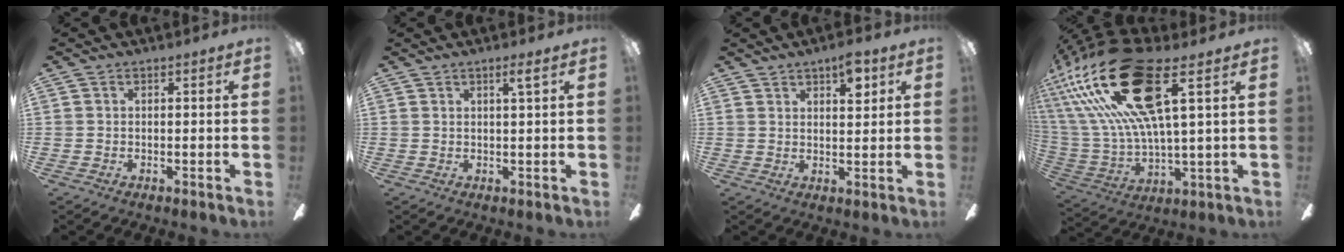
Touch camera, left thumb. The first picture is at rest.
{"total": 2.1, "force": [1.5, -0.2, 1.4], "torque": [-0.032, -0.003, 0.025]}
{"total": 5.6, "force": [3.6, 2.4, 3.5], "torque": [-0.035, -0.013, 0.057]}
{"total": 27.5, "force": [13.7, 8.7, 22.2], "torque": [-0.452, -0.059, 0.228]}